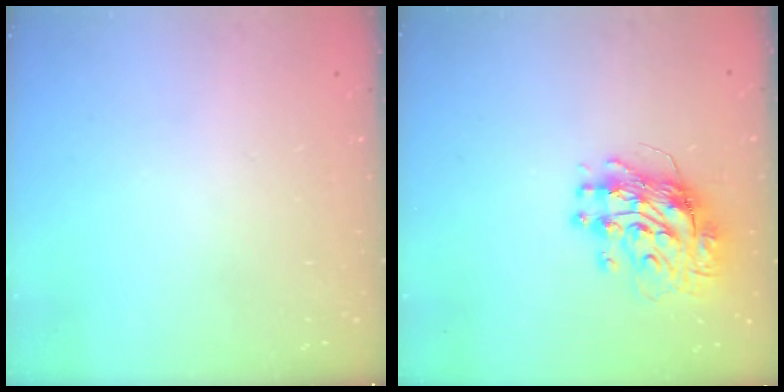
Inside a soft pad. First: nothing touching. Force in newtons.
{"total": 11.6, "press": 11.6, "slide": 1.2}